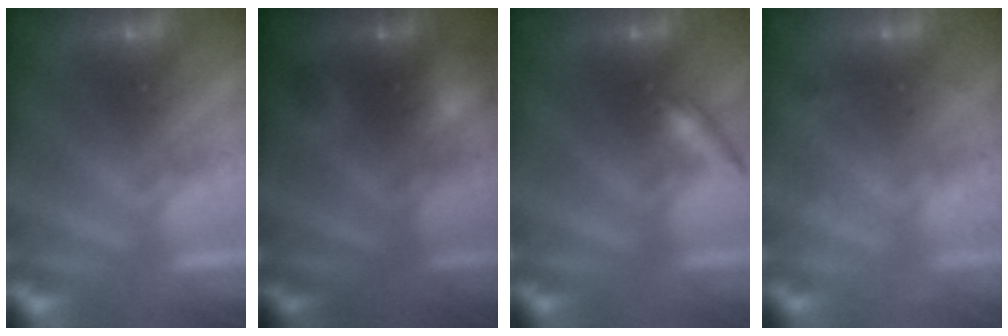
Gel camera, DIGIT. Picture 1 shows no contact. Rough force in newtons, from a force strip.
{"total": 2.3}
{"total": 2.1}
{"total": 2.3}